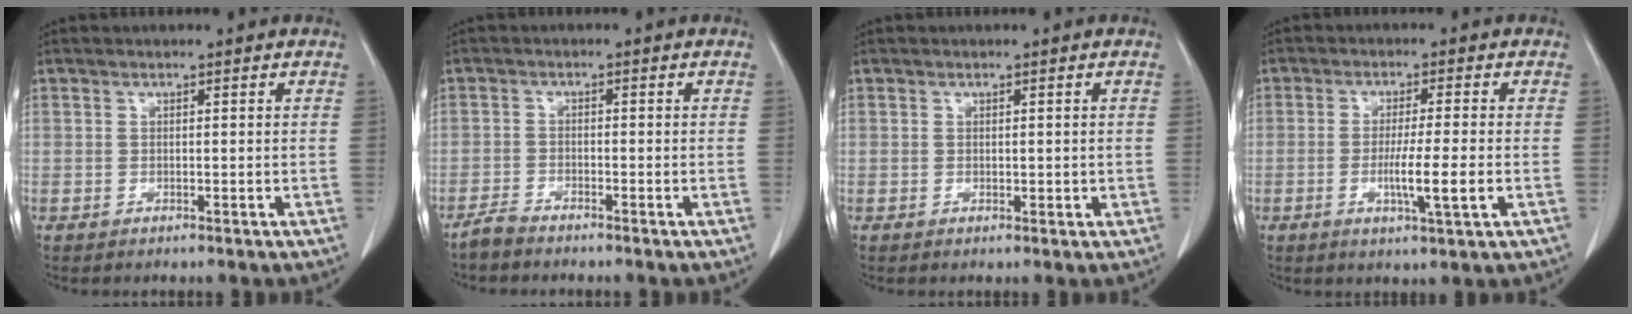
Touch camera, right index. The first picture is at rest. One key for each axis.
{"total": 2.0, "fx": -1.9, "fy": 0.1, "fz": 0.6, "tx": -0.018, "ty": -0.004, "tz": -0.038}
{"total": 1.1, "fx": 0.1, "fy": 0.8, "fz": 0.7, "tx": -0.007, "ty": 0.001, "tz": 0.005}
{"total": 6.4, "fx": -1.5, "fy": -0.3, "fz": 6.2, "tx": -0.106, "ty": -0.014, "tz": -0.025}